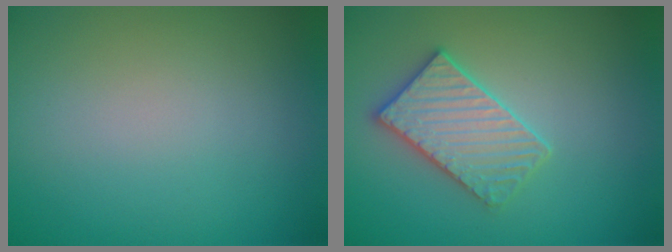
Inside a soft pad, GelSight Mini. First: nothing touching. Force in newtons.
{"total": 3.4, "press": 3.4, "slide": 0.3}